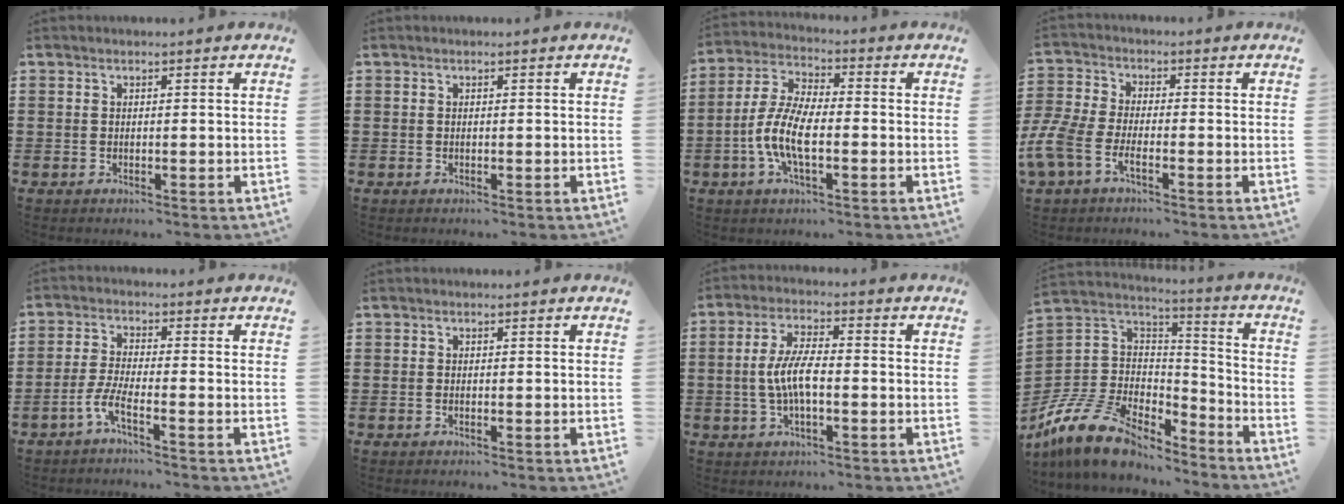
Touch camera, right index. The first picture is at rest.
{"total": 0.0}
{"total": 8.2, "force": [-2.3, 3.0, 7.3], "torque": [-0.177, -0.014, -0.052]}
{"total": 5.0, "force": [-3.0, 1.9, 3.6], "torque": [-0.114, -0.018, -0.065]}
{"total": 4.0, "force": [-2.6, 0.2, 3.1], "torque": [-0.083, -0.013, -0.055]}
{"total": 0.0}
{"total": 6.3, "force": [-0.9, 1.9, 6.0], "torque": [-0.132, -0.004, -0.025]}
{"total": 13.1, "force": [-10.1, 6.1, 5.6], "torque": [-0.145, 0.024, -0.194]}